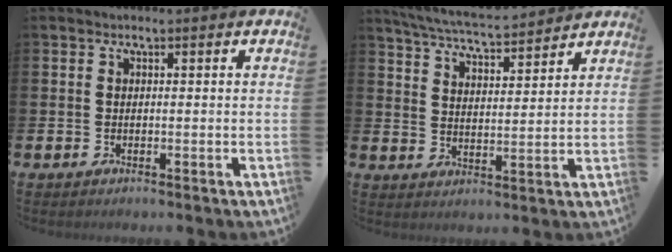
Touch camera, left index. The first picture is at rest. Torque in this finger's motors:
{"motor_torque": [0.77, -0.83, 0.23, 0.11]}